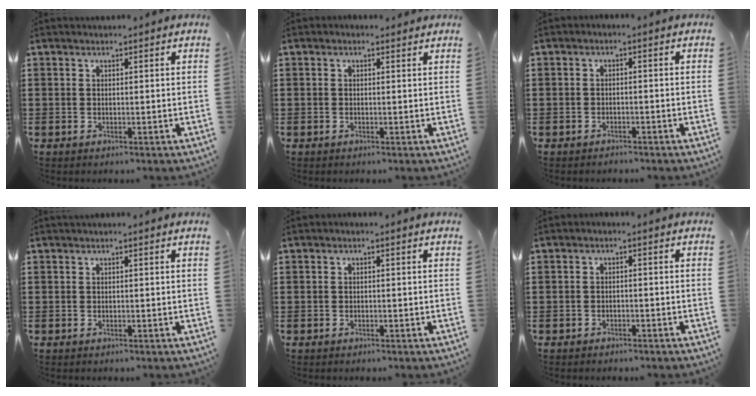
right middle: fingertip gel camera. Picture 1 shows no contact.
{"total": 0.8, "force": [0.8, 0.3, 0.0], "torque": [0.005, -0.001, 0.013]}
{"total": 0.7, "force": [-0.6, 0.2, -0.1], "torque": [0.000, 0.001, -0.014]}
{"total": 0.5, "force": [0.5, 0.1, 0.1], "torque": [-0.003, 0.000, 0.010]}
{"total": 0.0}
{"total": 0.8, "force": [-0.7, 0.3, 0.0], "torque": [-0.002, 0.001, -0.016]}